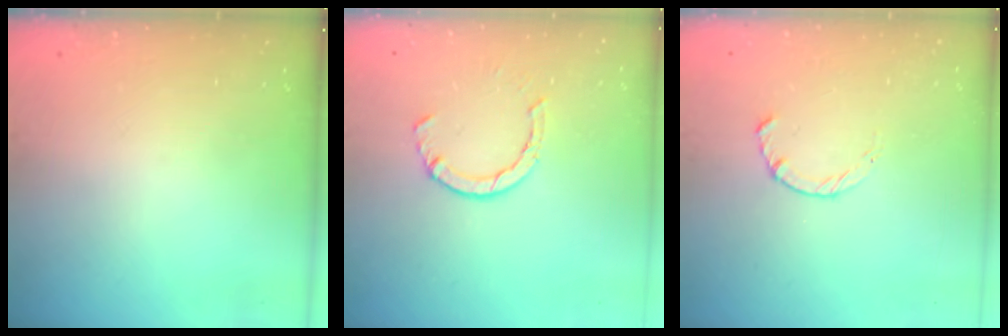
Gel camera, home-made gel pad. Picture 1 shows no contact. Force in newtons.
{"total": 4.0, "press": 4.0, "slide": 0.4}
{"total": 2.2, "press": 2.2, "slide": 0.4}